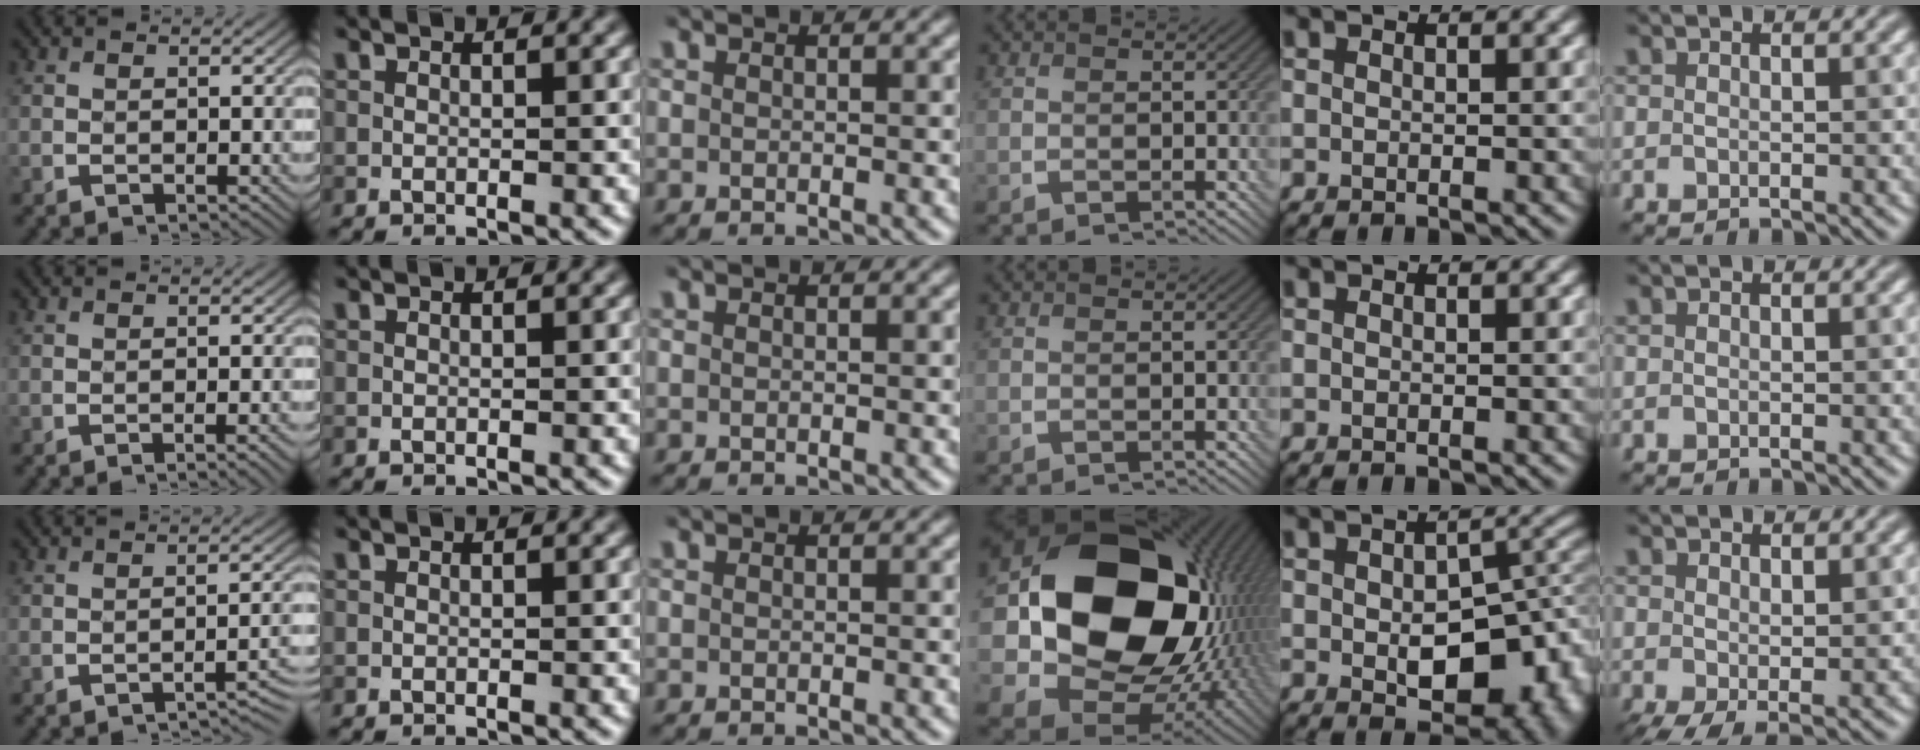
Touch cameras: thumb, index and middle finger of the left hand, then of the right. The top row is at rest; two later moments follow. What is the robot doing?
{"motion": "screw", "object": "bottle cap"}